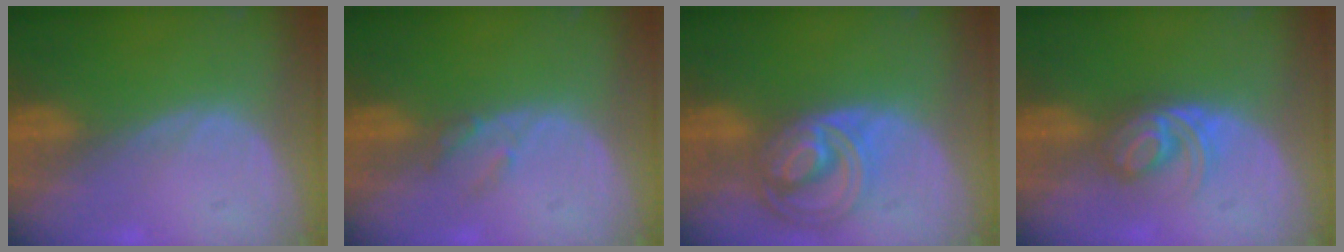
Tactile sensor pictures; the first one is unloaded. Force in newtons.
{"total": 1.9, "press": 1.9, "slide": 0.1}
{"total": 8.6, "press": 7.4, "slide": 4.4}
{"total": 6.0, "press": 5.0, "slide": 3.2}